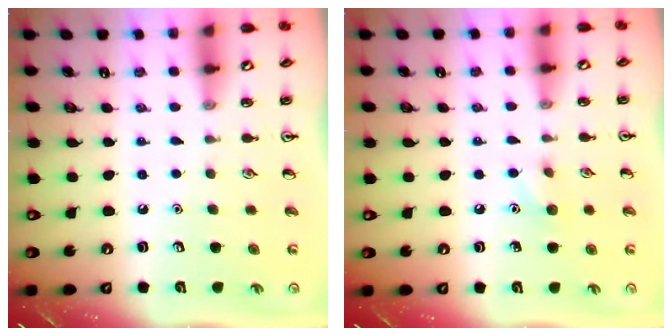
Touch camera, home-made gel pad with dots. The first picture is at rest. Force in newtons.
{"total": 5.9, "press": 5.6, "slide": 1.8}